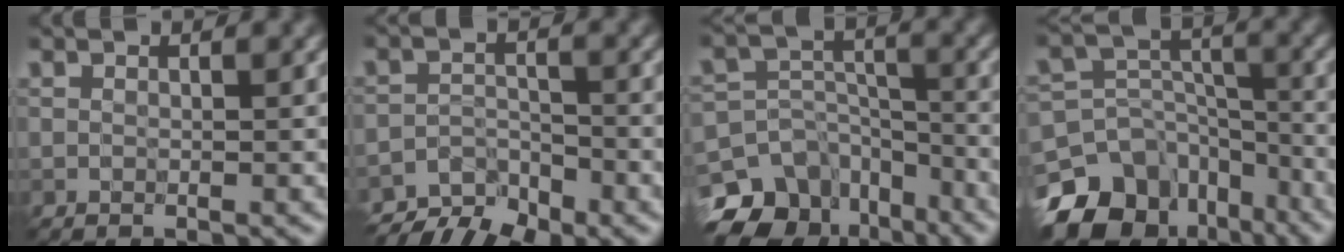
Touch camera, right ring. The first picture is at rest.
{"total": 5.8, "force": [-5.0, 2.3, 1.7], "torque": [-0.013, -0.010, -0.083]}
{"total": 12.6, "force": [-8.7, 8.2, 3.9], "torque": [-0.085, -0.016, -0.127]}
{"total": 14.4, "force": [-9.7, 9.6, 4.5], "torque": [-0.116, -0.014, -0.143]}